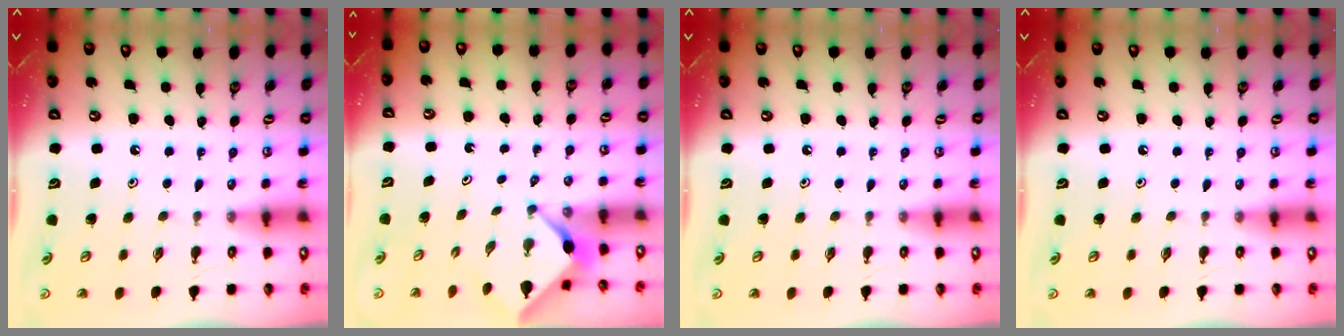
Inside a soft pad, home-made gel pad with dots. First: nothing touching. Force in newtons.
{"total": 2.6, "press": 2.6, "slide": 0.3}
{"total": 0.0}
{"total": 0.0}